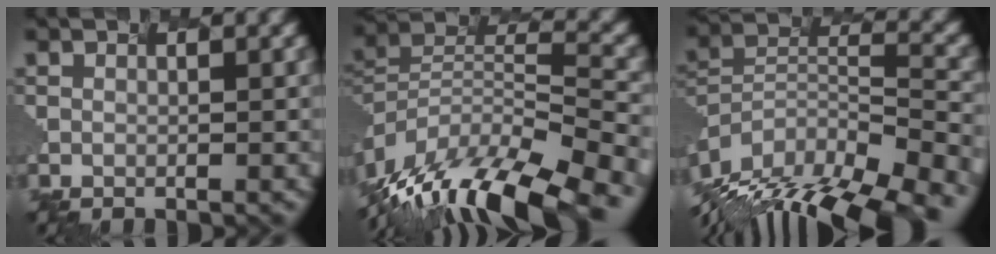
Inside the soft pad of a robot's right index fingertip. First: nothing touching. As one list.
[{"total": 13.7, "force": [-11.4, 3.4, 6.8], "torque": [-0.192, 0.008, -0.177]}, {"total": 15.3, "force": [-13.2, 3.7, 6.7], "torque": [-0.143, 0.010, -0.184]}]